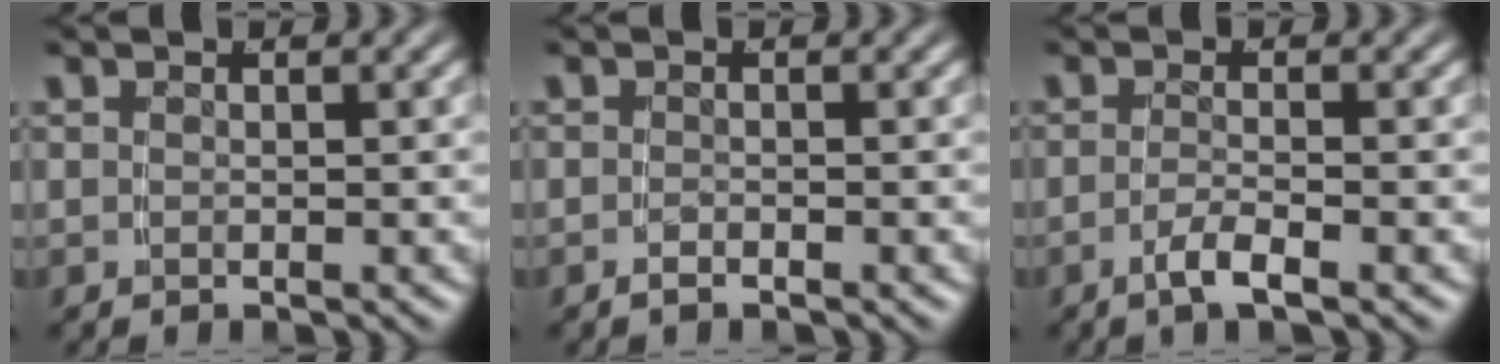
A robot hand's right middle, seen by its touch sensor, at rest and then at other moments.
{"total": 0.9, "force": [-0.9, -0.2, 0.2], "torque": [-0.008, -0.001, -0.016]}
{"total": 2.2, "force": [-1.7, -0.2, 1.5], "torque": [-0.034, -0.007, -0.030]}